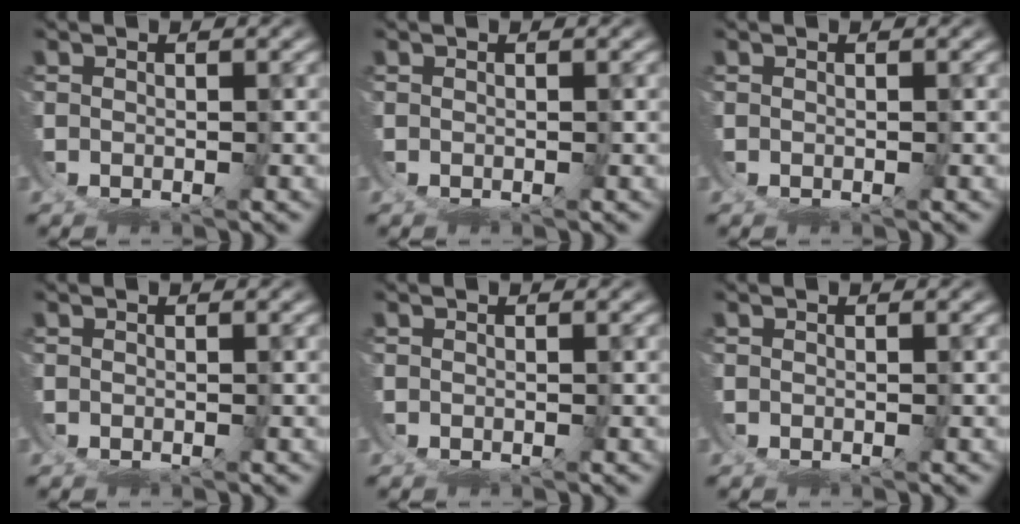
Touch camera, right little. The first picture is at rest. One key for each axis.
{"total": 0.0}
{"total": 0.0}
{"total": 0.0}
{"total": 0.0}
{"total": 0.0}